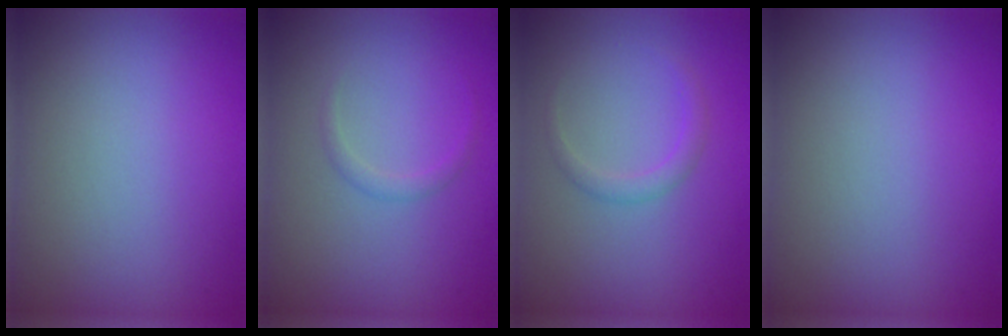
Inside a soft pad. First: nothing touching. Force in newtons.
{"total": 0.9, "press": 0.9, "slide": 0.1}
{"total": 1.4, "press": 1.4, "slide": 0.0}
{"total": 0.0}